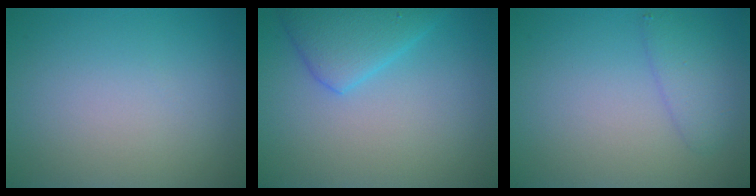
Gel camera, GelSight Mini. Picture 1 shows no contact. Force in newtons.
{"total": 4.0, "press": 4.0, "slide": 0.1}
{"total": 2.3, "press": 2.3, "slide": 0.1}